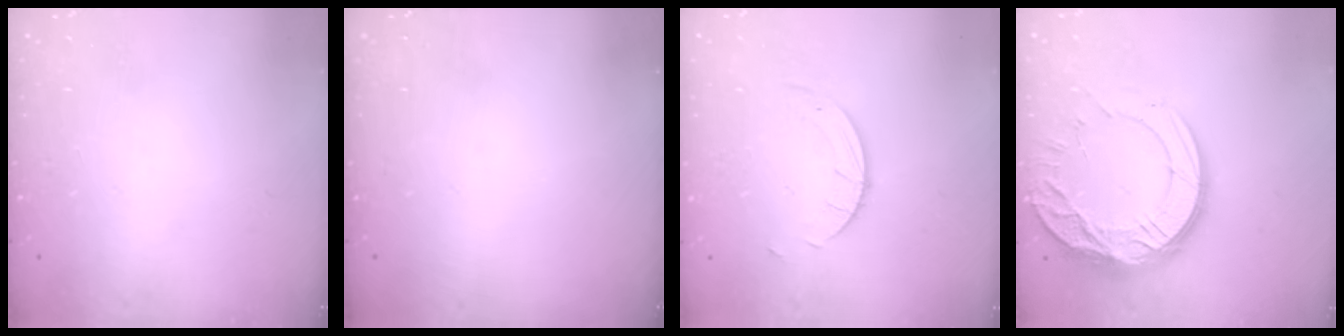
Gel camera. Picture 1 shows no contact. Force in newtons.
{"total": 0.0}
{"total": 2.7, "press": 2.7, "slide": 0.3}
{"total": 17.2, "press": 17.2, "slide": 1.0}